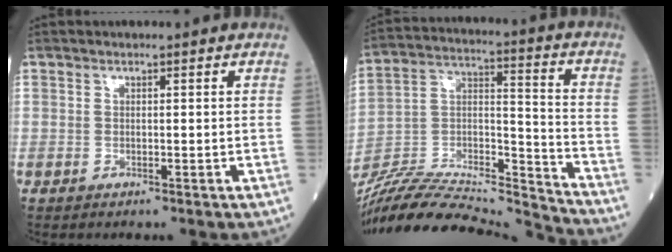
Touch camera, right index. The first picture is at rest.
{"total": 23.9, "force": [-22.6, 1.1, 7.5], "torque": [-0.156, 0.012, -0.378]}